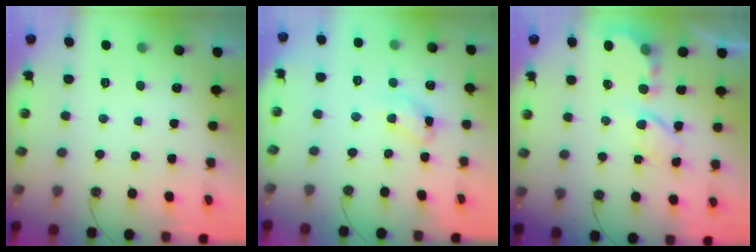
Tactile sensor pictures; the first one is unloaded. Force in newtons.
{"total": 11.1, "press": 11.0, "slide": 0.7}
{"total": 5.8, "press": 5.8, "slide": 0.4}